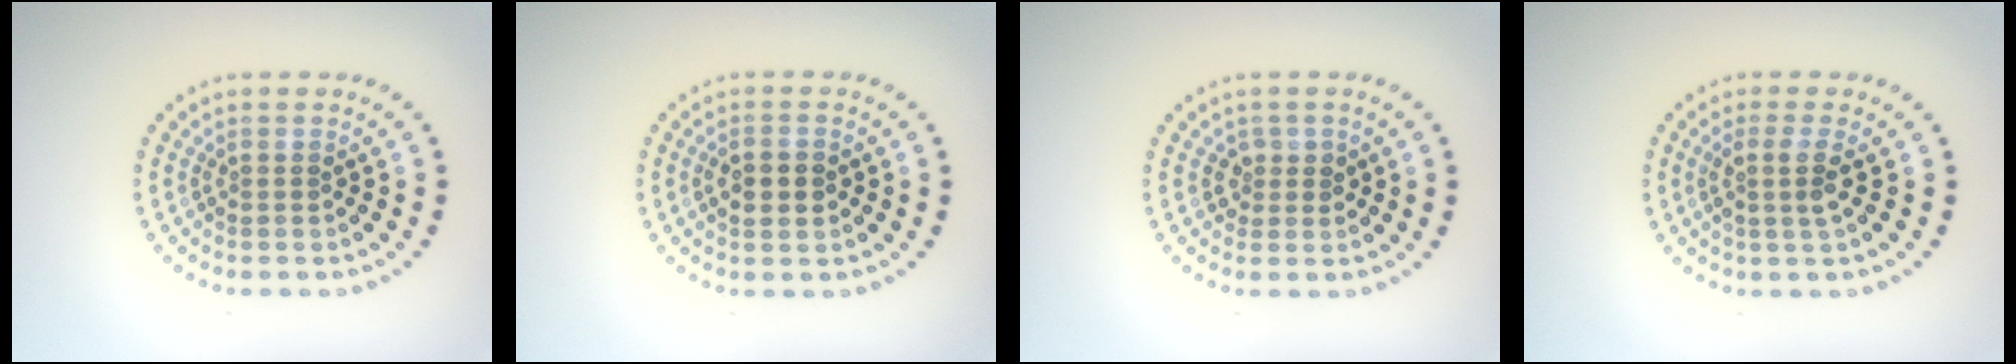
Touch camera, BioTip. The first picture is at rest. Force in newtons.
{"total": 2.4, "press": 2.4, "slide": 0.0}
{"total": 1.4, "press": 1.2, "slide": 0.6}
{"total": 2.2, "press": 1.8, "slide": 1.2}